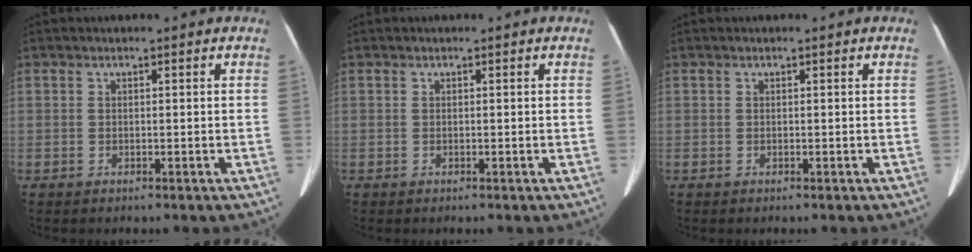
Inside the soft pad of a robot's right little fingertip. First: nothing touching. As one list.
[{"total": 0.0}, {"total": 0.0}]